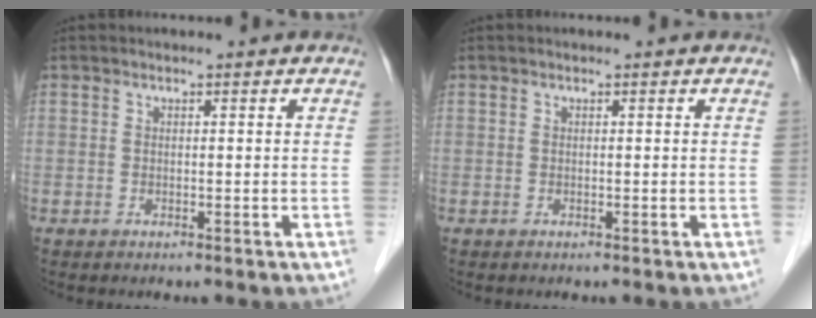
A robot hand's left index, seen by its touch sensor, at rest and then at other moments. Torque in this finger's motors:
{"motor_torque": [0.00, 0.00, 0.00, 0.00]}